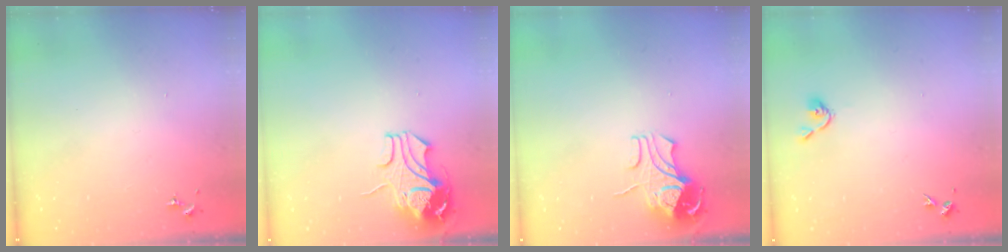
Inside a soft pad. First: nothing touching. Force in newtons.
{"total": 10.0, "press": 9.9, "slide": 1.5}
{"total": 9.3, "press": 9.3, "slide": 1.2}
{"total": 3.7, "press": 3.6, "slide": 0.6}